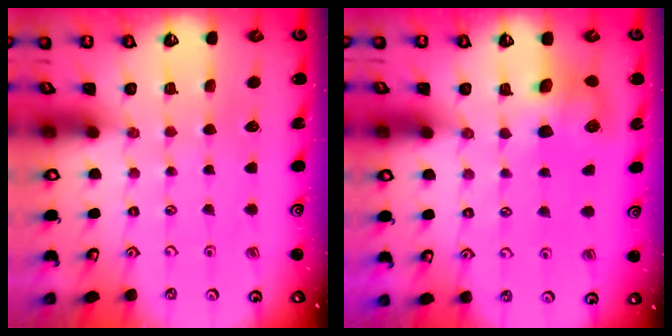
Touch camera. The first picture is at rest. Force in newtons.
{"total": 7.2, "press": 7.2, "slide": 0.7}